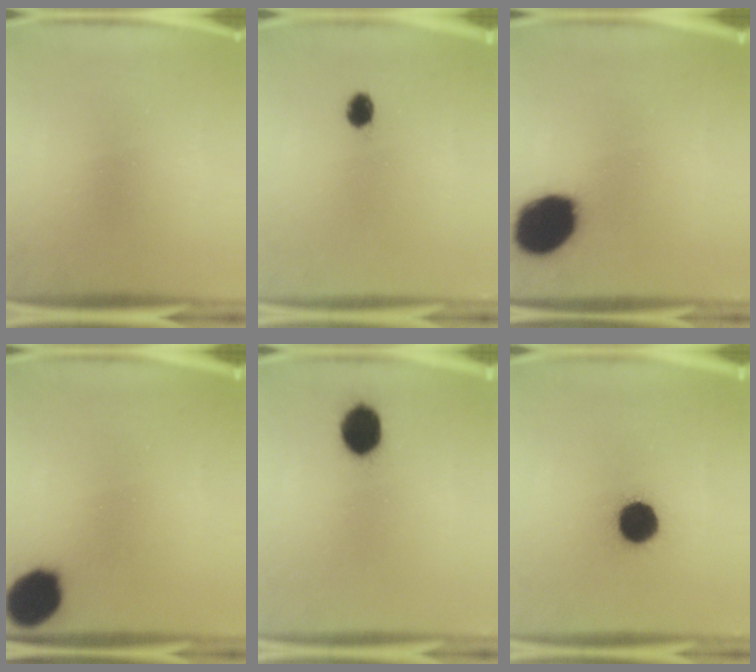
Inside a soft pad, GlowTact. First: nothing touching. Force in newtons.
{"total": 2.9}
{"total": 18.3}
{"total": 12.2}
{"total": 8.1}
{"total": 11.1}